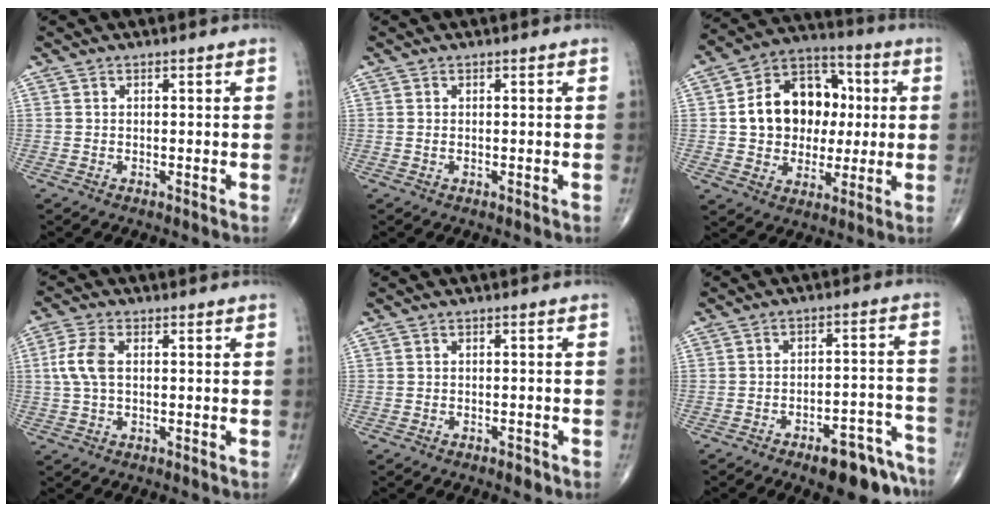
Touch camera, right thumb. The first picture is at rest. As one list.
[{"total": 0.0}, {"total": 17.3, "force": [1.6, 13.4, 10.9], "torque": [-0.130, 0.026, 0.026]}, {"total": 5.7, "force": [0.6, 3.1, 4.8], "torque": [-0.118, 0.012, 0.006]}, {"total": 1.3, "force": [-0.9, 0.6, 0.6], "torque": [-0.008, 0.002, -0.014]}, {"total": 11.5, "force": [-8.7, 4.1, 6.2], "torque": [-0.054, 0.082, -0.123]}]